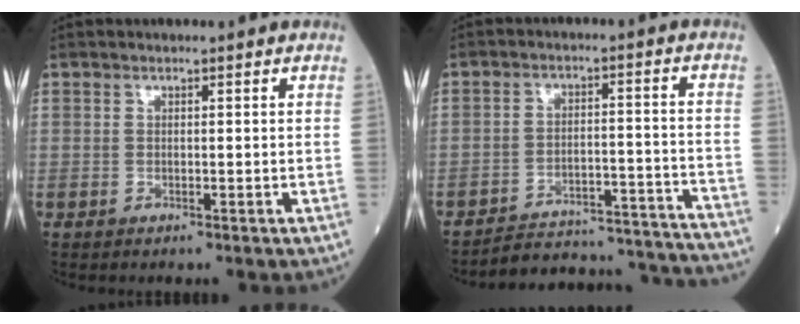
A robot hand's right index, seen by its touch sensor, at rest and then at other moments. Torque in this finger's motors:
{"motor_torque": [-0.26, -0.50, 0.05, 0.02]}